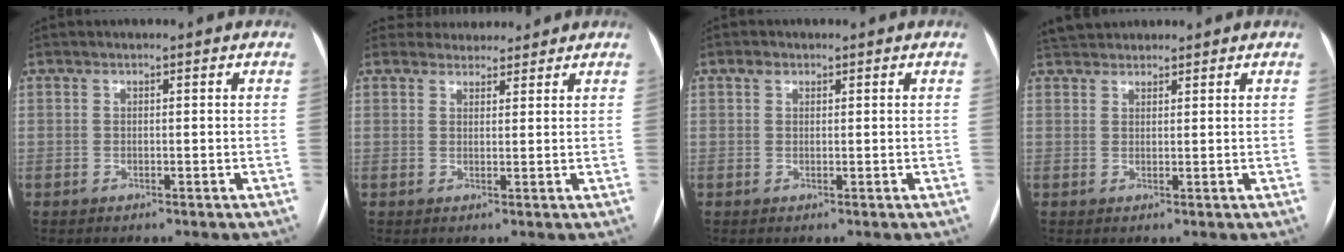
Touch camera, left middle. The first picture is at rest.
{"total": 4.8, "force": [4.4, 1.8, 0.0], "torque": [0.006, 0.016, 0.059]}
{"total": 1.2, "force": [0.7, 0.8, 0.5], "torque": [-0.011, 0.010, 0.014]}
{"total": 4.9, "force": [4.5, 1.6, 1.1], "torque": [-0.018, 0.034, 0.079]}